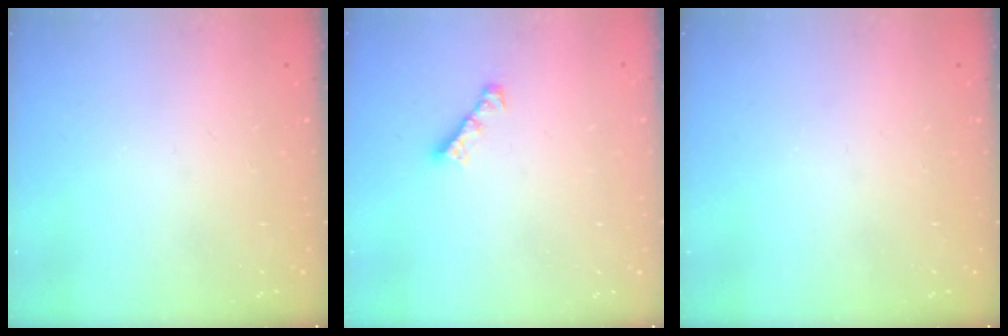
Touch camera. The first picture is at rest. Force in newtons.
{"total": 3.0, "press": 3.0, "slide": 0.3}
{"total": 0.0}